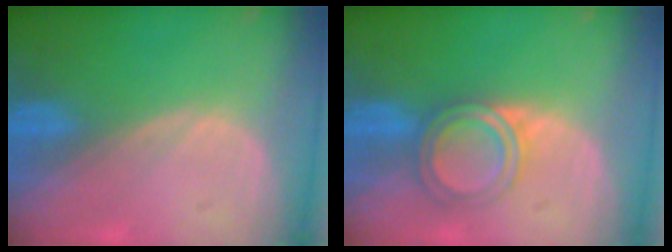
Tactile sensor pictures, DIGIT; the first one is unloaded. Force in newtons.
{"total": 4.7, "press": 4.7, "slide": 0.2}